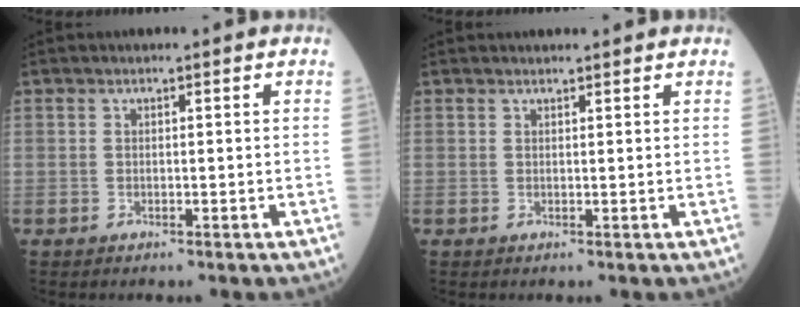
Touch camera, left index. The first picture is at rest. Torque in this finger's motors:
{"motor_torque": [-0.31, 0.24, -0.33, -0.04]}